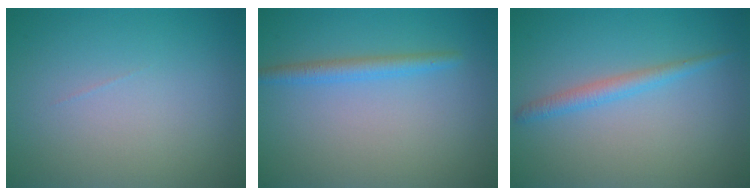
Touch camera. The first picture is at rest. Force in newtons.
{"total": 1.9, "press": 1.9, "slide": 0.2}
{"total": 1.8, "press": 1.8, "slide": 0.1}